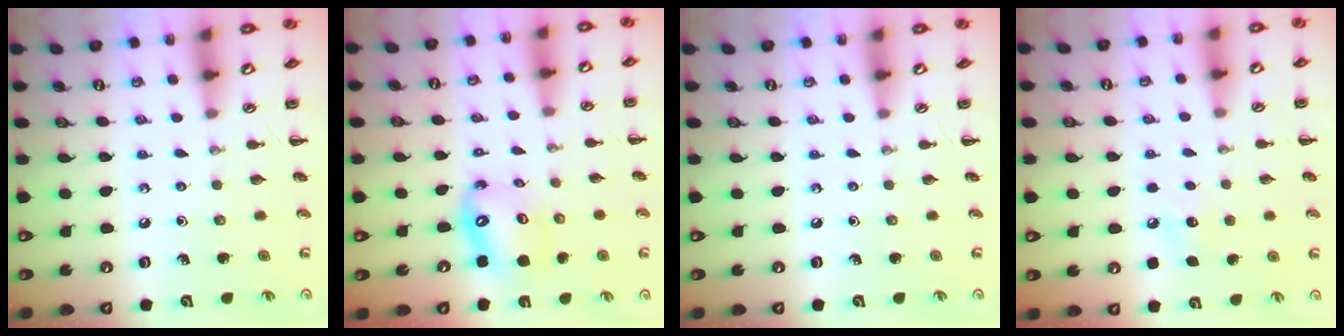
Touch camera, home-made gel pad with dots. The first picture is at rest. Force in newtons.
{"total": 10.1, "press": 9.8, "slide": 2.6}
{"total": 0.0}
{"total": 6.3, "press": 6.1, "slide": 1.7}